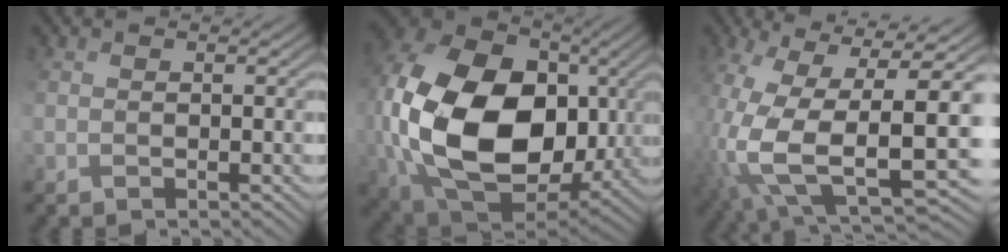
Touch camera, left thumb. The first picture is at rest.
{"total": 19.9, "force": [0.1, 13.8, 14.4], "torque": [-0.357, -0.026, 0.023]}
{"total": 16.5, "force": [-2.8, 7.3, 14.5], "torque": [-0.321, -0.049, -0.008]}